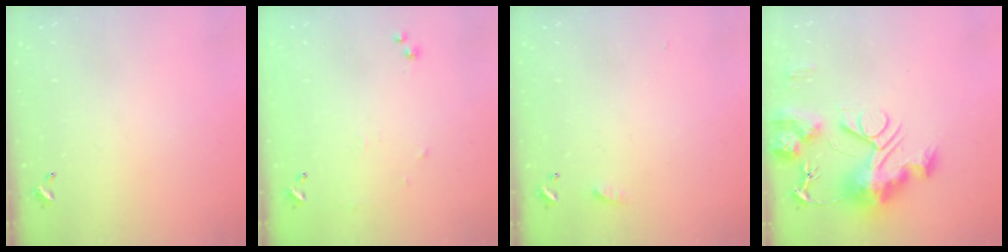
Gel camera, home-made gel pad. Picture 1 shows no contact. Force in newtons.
{"total": 6.0, "press": 5.9, "slide": 1.0}
{"total": 4.3, "press": 4.3, "slide": 0.5}
{"total": 14.8, "press": 14.7, "slide": 1.3}